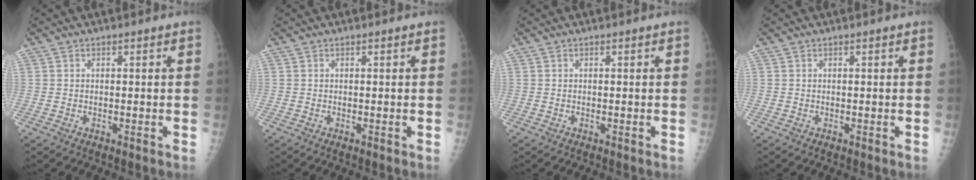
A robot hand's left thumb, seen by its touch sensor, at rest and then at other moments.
{"total": 0.0}
{"total": 0.0}
{"total": 0.0}